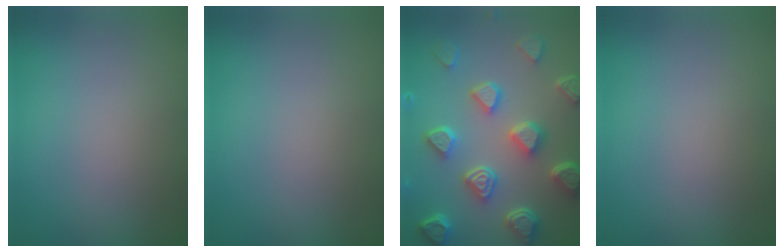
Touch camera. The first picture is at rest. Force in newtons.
{"total": 0.0}
{"total": 7.7, "press": 6.1, "slide": 4.8}
{"total": 0.0}